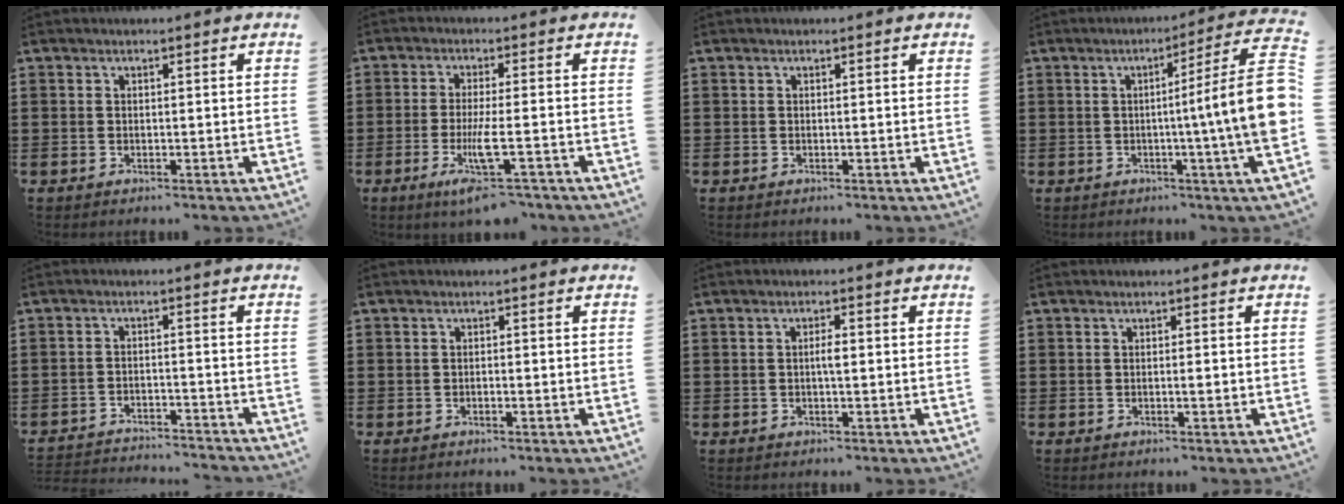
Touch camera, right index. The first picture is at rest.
{"total": 6.7, "force": [-3.3, 0.9, 5.8], "torque": [-0.122, -0.017, -0.063]}
{"total": 0.0}
{"total": 11.3, "force": [-0.6, -0.1, 11.3], "torque": [-0.173, -0.023, -0.018]}
{"total": 3.0, "force": [-3.0, 0.0, 0.1], "torque": [-0.006, 0.000, -0.064]}
{"total": 0.6, "force": [-0.2, 0.1, 0.5], "torque": [-0.010, -0.003, -0.004]}
{"total": 2.0, "force": [0.0, 0.5, 1.9], "torque": [-0.037, 0.000, -0.001]}
{"total": 1.2, "force": [-0.2, 0.1, 1.2], "torque": [-0.020, -0.004, -0.003]}